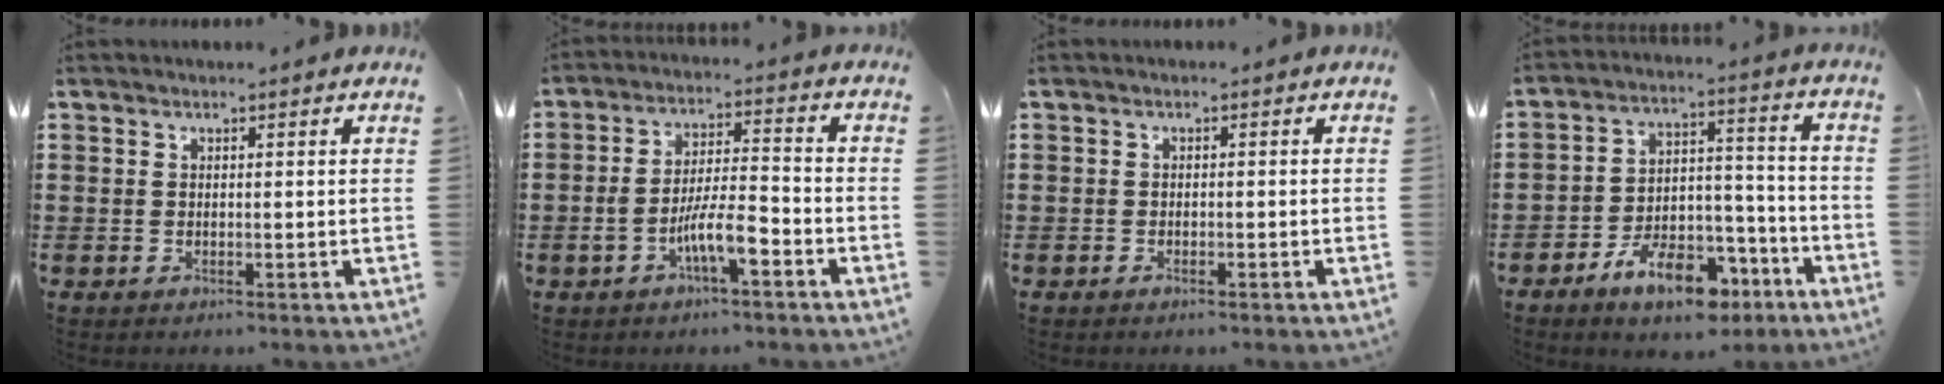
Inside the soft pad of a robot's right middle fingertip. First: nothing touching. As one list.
[{"total": 6.9, "force": [-3.3, 1.8, 5.8], "torque": [-0.123, -0.002, -0.067]}, {"total": 0.6, "force": [-0.5, 0.2, 0.3], "torque": [-0.009, -0.004, -0.008]}, {"total": 10.7, "force": [-7.2, 4.5, 6.4], "torque": [-0.108, 0.031, -0.128]}]